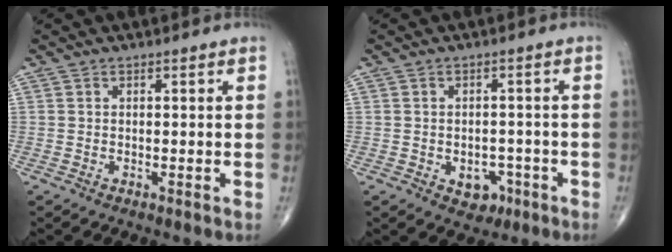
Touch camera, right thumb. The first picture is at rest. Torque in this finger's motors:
{"motor_torque": [-0.33, 0.46, 0.21, 0.20, 0.04]}